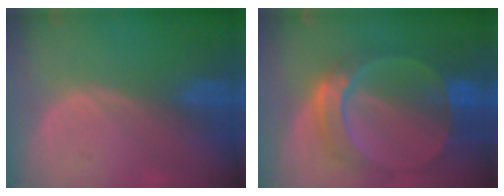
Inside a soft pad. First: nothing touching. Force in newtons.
{"total": 9.7, "press": 8.4, "slide": 4.9}